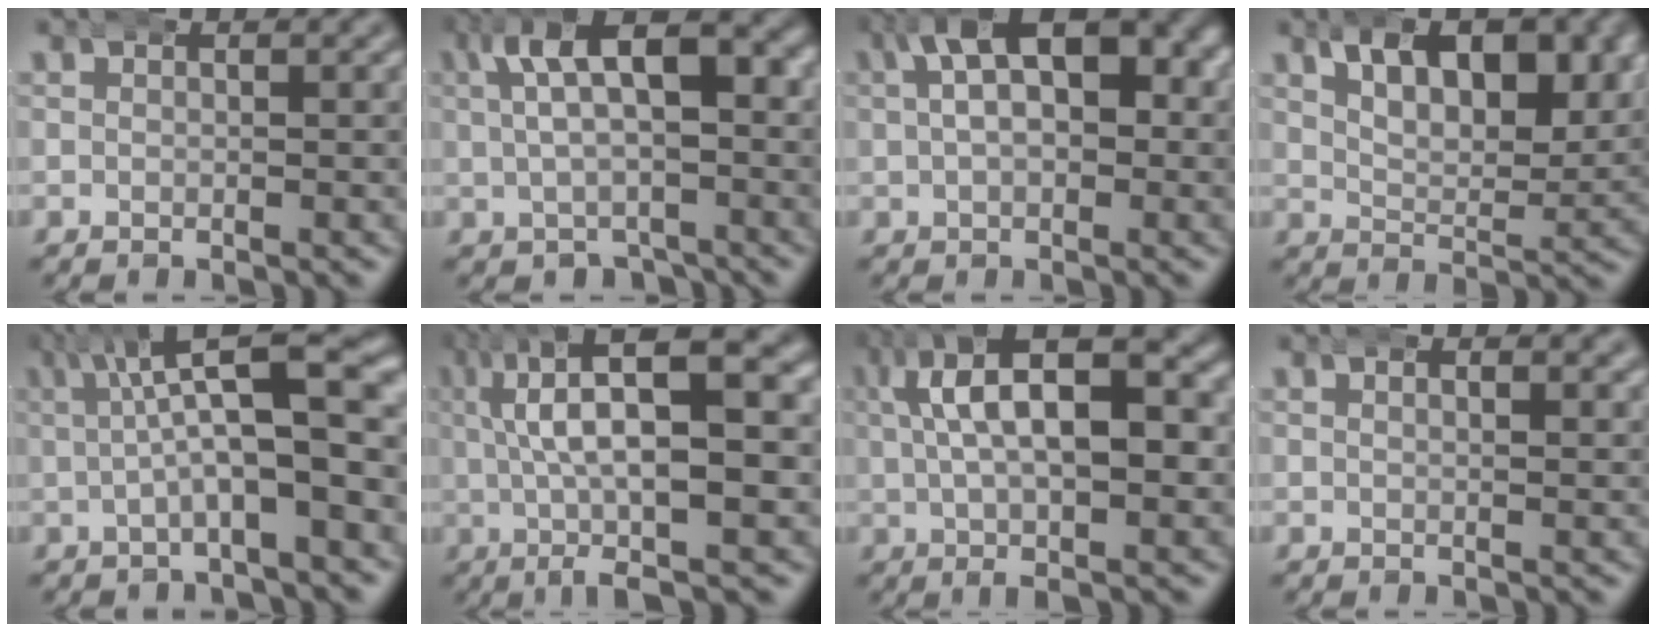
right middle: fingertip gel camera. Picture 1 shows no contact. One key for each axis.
{"total": 8.7, "fx": -0.2, "fy": 5.2, "fz": 7.0, "tx": -0.088, "ty": 0.002, "tz": -0.004}
{"total": 9.0, "fx": 2.3, "fy": 4.7, "fz": 7.3, "tx": -0.085, "ty": 0.020, "tz": 0.026}
{"total": 9.3, "fx": 4.6, "fy": 4.8, "fz": 6.4, "tx": -0.091, "ty": 0.007, "tz": 0.065}
{"total": 8.8, "fx": 1.2, "fy": 3.0, "fz": 8.2, "tx": -0.103, "ty": 0.021, "tz": 0.012}
{"total": 12.2, "fx": 2.1, "fy": 4.8, "fz": 11.0, "tx": -0.153, "ty": 0.020, "tz": 0.026}
{"total": 12.7, "fx": 2.8, "fy": 6.6, "fz": 10.5, "tx": -0.150, "ty": 0.029, "tz": 0.027}
{"total": 1.2, "fx": 0.7, "fy": 0.3, "fz": 0.9, "tx": -0.011, "ty": 0.001, "tz": 0.009}